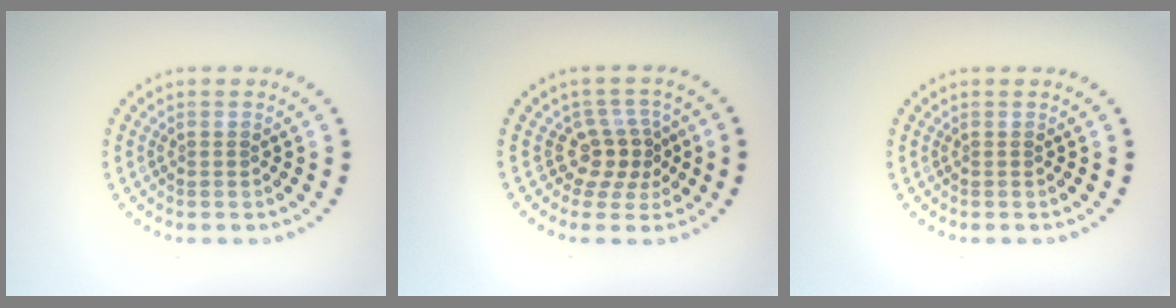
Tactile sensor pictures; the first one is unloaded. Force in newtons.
{"total": 2.9, "press": 2.1, "slide": 2.0}
{"total": 0.0}